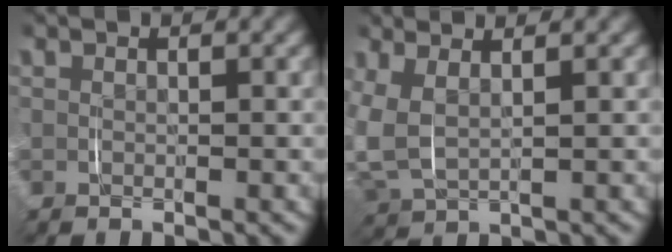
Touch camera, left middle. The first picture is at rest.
{"total": 6.7, "force": [1.2, 5.3, 4.0], "torque": [-0.130, -0.009, 0.023]}